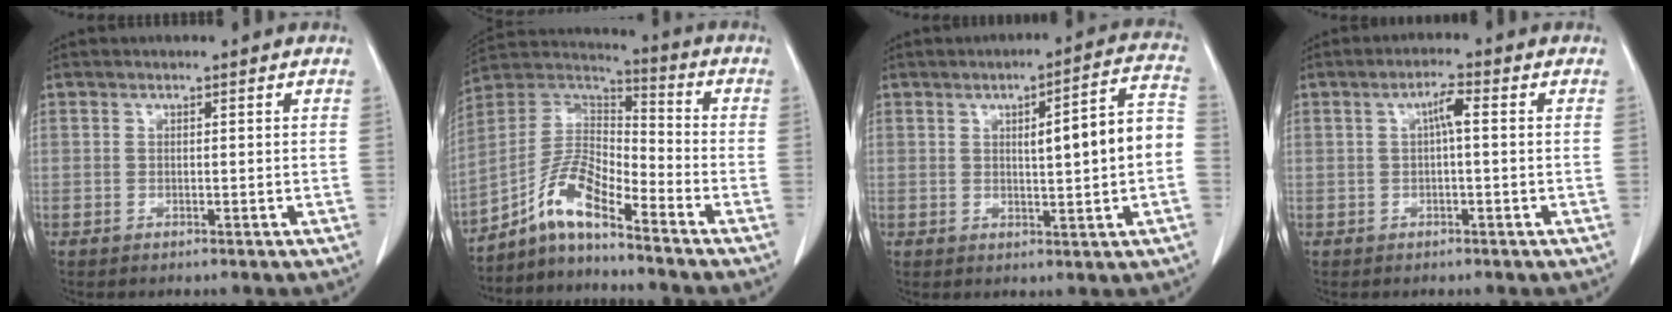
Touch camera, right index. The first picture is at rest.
{"total": 9.6, "force": [-6.8, 1.8, 6.5], "torque": [-0.143, 0.024, -0.130]}
{"total": 9.5, "force": [0.0, 0.8, 9.4], "torque": [-0.127, 0.024, 0.001]}
{"total": 2.8, "force": [0.3, 0.2, 2.7], "torque": [-0.051, 0.005, 0.007]}